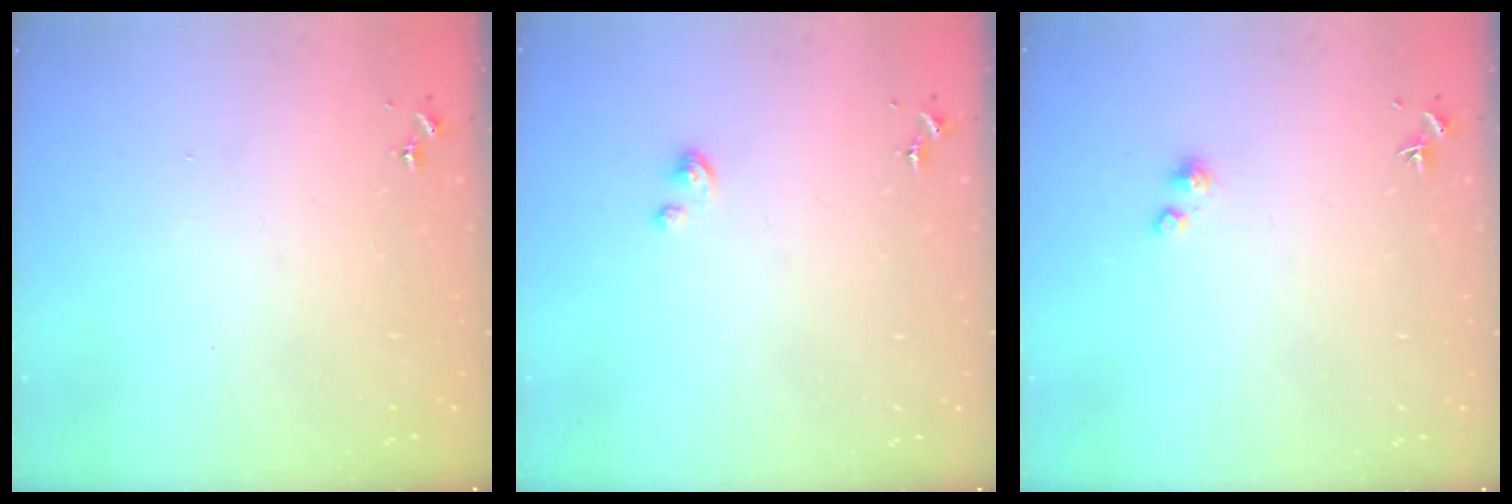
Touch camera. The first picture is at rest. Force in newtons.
{"total": 4.1, "press": 4.1, "slide": 0.2}
{"total": 2.2, "press": 2.2, "slide": 0.2}